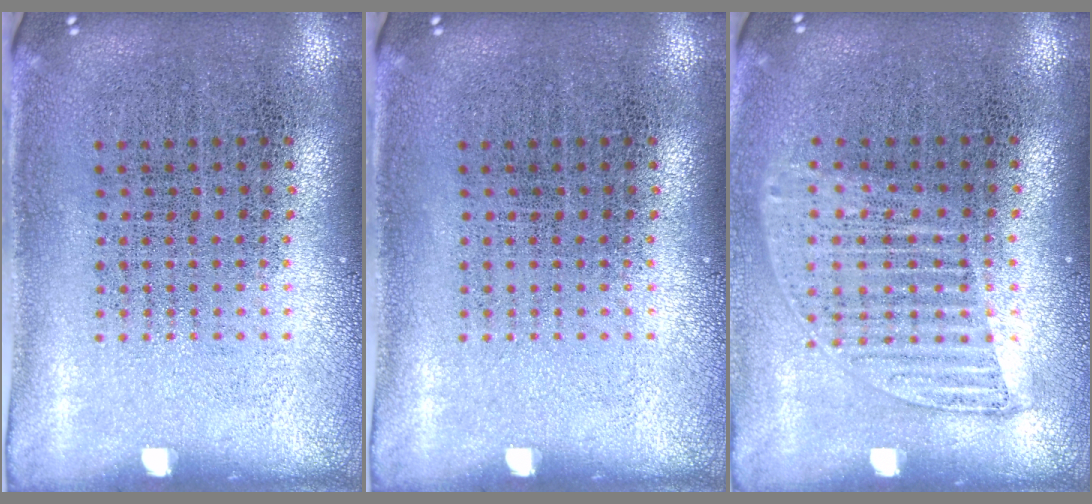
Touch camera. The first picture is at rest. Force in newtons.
{"total": 0.0}
{"total": 1.3, "press": 1.1, "slide": 0.6}